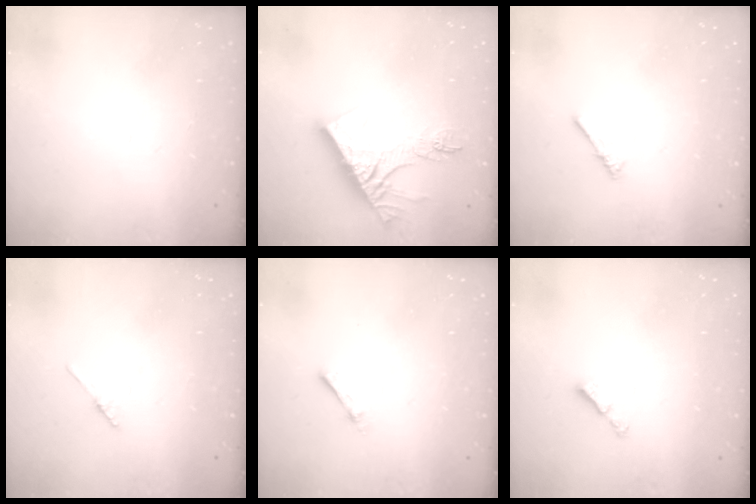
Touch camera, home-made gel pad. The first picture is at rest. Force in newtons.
{"total": 13.6, "press": 13.6, "slide": 1.1}
{"total": 0.0}
{"total": 2.1, "press": 2.1, "slide": 0.1}
{"total": 1.9, "press": 1.9, "slide": 0.3}
{"total": 2.8, "press": 2.7, "slide": 0.5}